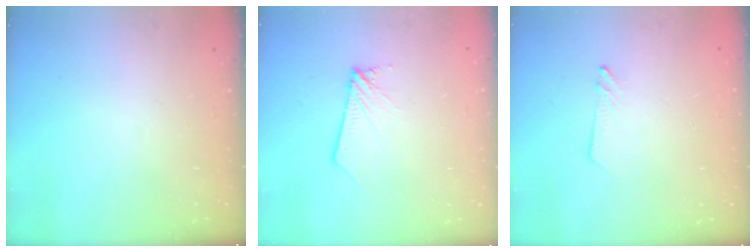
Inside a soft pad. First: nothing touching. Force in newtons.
{"total": 2.2, "press": 2.2, "slide": 0.3}
{"total": 1.3, "press": 1.3, "slide": 0.1}